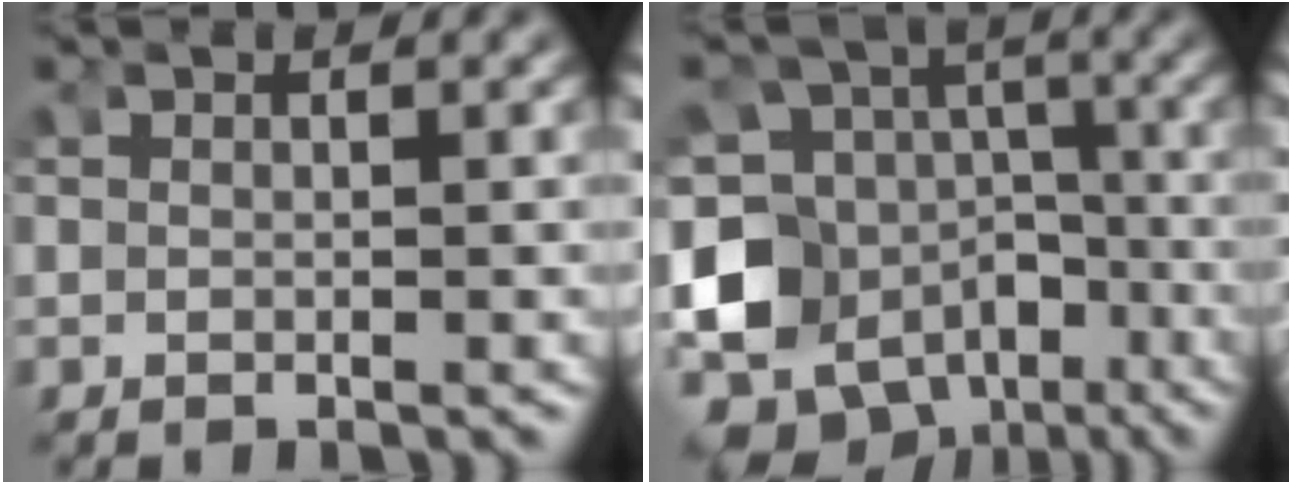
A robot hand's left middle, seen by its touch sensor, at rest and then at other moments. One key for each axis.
{"total": 12.7, "fx": -3.6, "fy": 10.5, "fz": 6.1, "tx": -0.128, "ty": -0.060, "tz": -0.051}